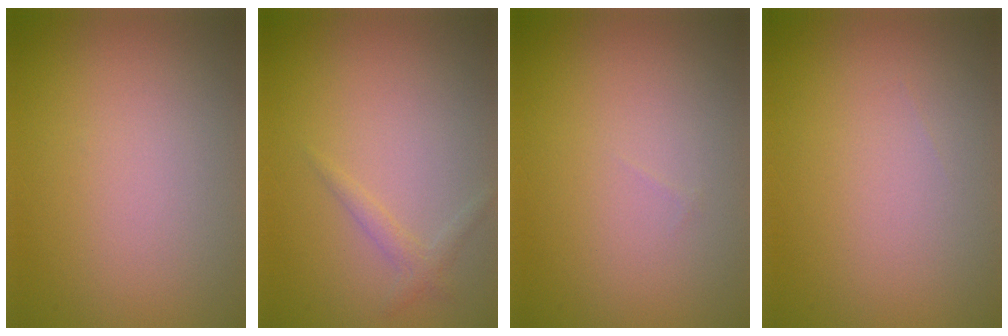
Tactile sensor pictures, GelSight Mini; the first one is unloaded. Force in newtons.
{"total": 1.0, "press": 1.0, "slide": 0.2}
{"total": 0.0}
{"total": 0.0}